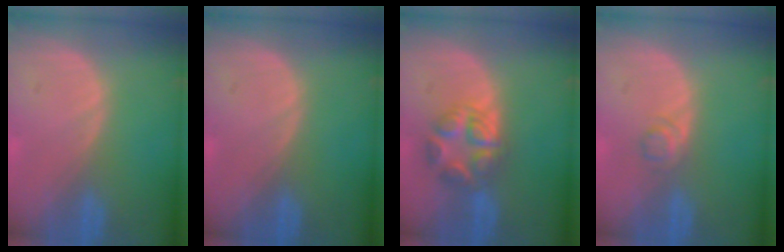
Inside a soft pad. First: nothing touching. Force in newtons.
{"total": 0.0}
{"total": 6.3, "press": 6.3, "slide": 0.1}
{"total": 1.9, "press": 1.8, "slide": 0.2}